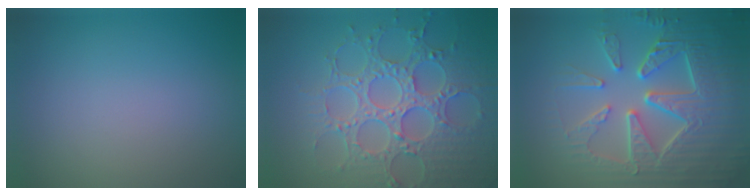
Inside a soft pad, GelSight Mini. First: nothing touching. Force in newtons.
{"total": 7.5, "press": 6.0, "slide": 4.4}
{"total": 9.1, "press": 6.5, "slide": 6.3}